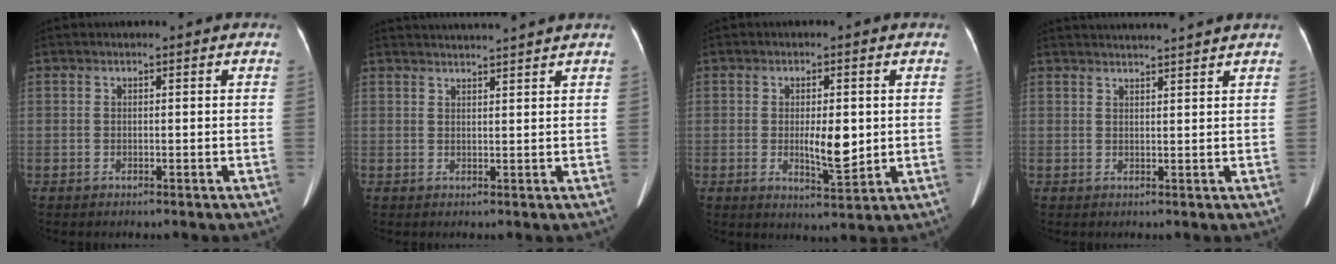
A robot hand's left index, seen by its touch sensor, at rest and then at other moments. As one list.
[{"total": 6.9, "force": [6.5, -1.5, 2.0], "torque": [-0.027, 0.015, 0.081]}, {"total": 5.9, "force": [-0.1, 1.9, 5.6], "torque": [-0.091, -0.009, 0.004]}, {"total": 7.8, "force": [7.3, -1.4, 2.3], "torque": [-0.031, 0.017, 0.089]}]